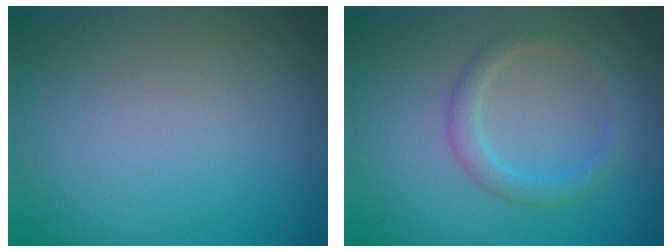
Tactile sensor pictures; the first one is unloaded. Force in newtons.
{"total": 2.0, "press": 2.0, "slide": 0.2}